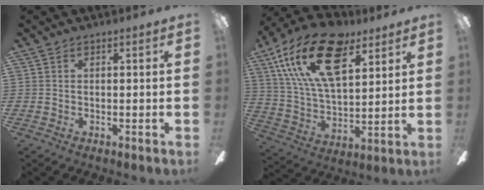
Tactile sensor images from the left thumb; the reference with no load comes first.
{"total": 23.4, "force": [12.3, 11.7, 16.1], "torque": [-0.301, -0.046, 0.214]}